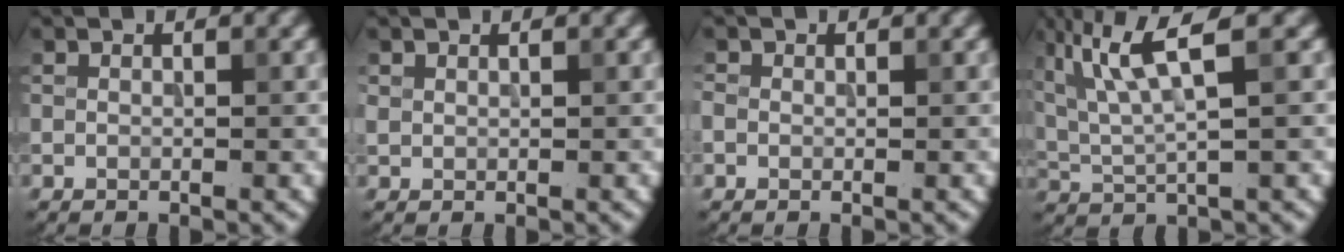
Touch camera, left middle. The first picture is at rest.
{"total": 0.7, "force": [0.5, 0.4, 0.1], "torque": [-0.002, -0.002, 0.014]}
{"total": 0.8, "force": [0.0, 0.8, 0.3], "torque": [-0.004, 0.000, -0.005]}
{"total": 6.9, "force": [3.0, 1.4, 6.0], "torque": [-0.118, 0.012, 0.060]}